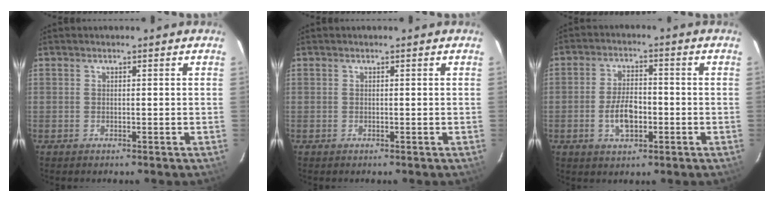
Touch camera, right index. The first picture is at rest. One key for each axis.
{"total": 0.0}
{"total": 6.9, "fx": -2.0, "fy": 3.7, "fz": 5.5, "tx": -0.109, "ty": 0.006, "tz": -0.031}